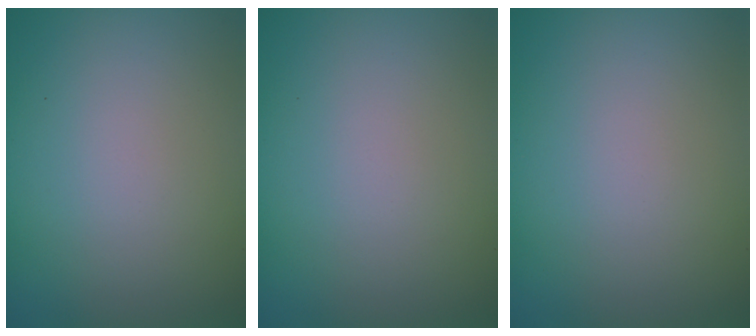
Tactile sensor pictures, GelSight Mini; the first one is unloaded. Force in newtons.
{"total": 0.0}
{"total": 0.0}